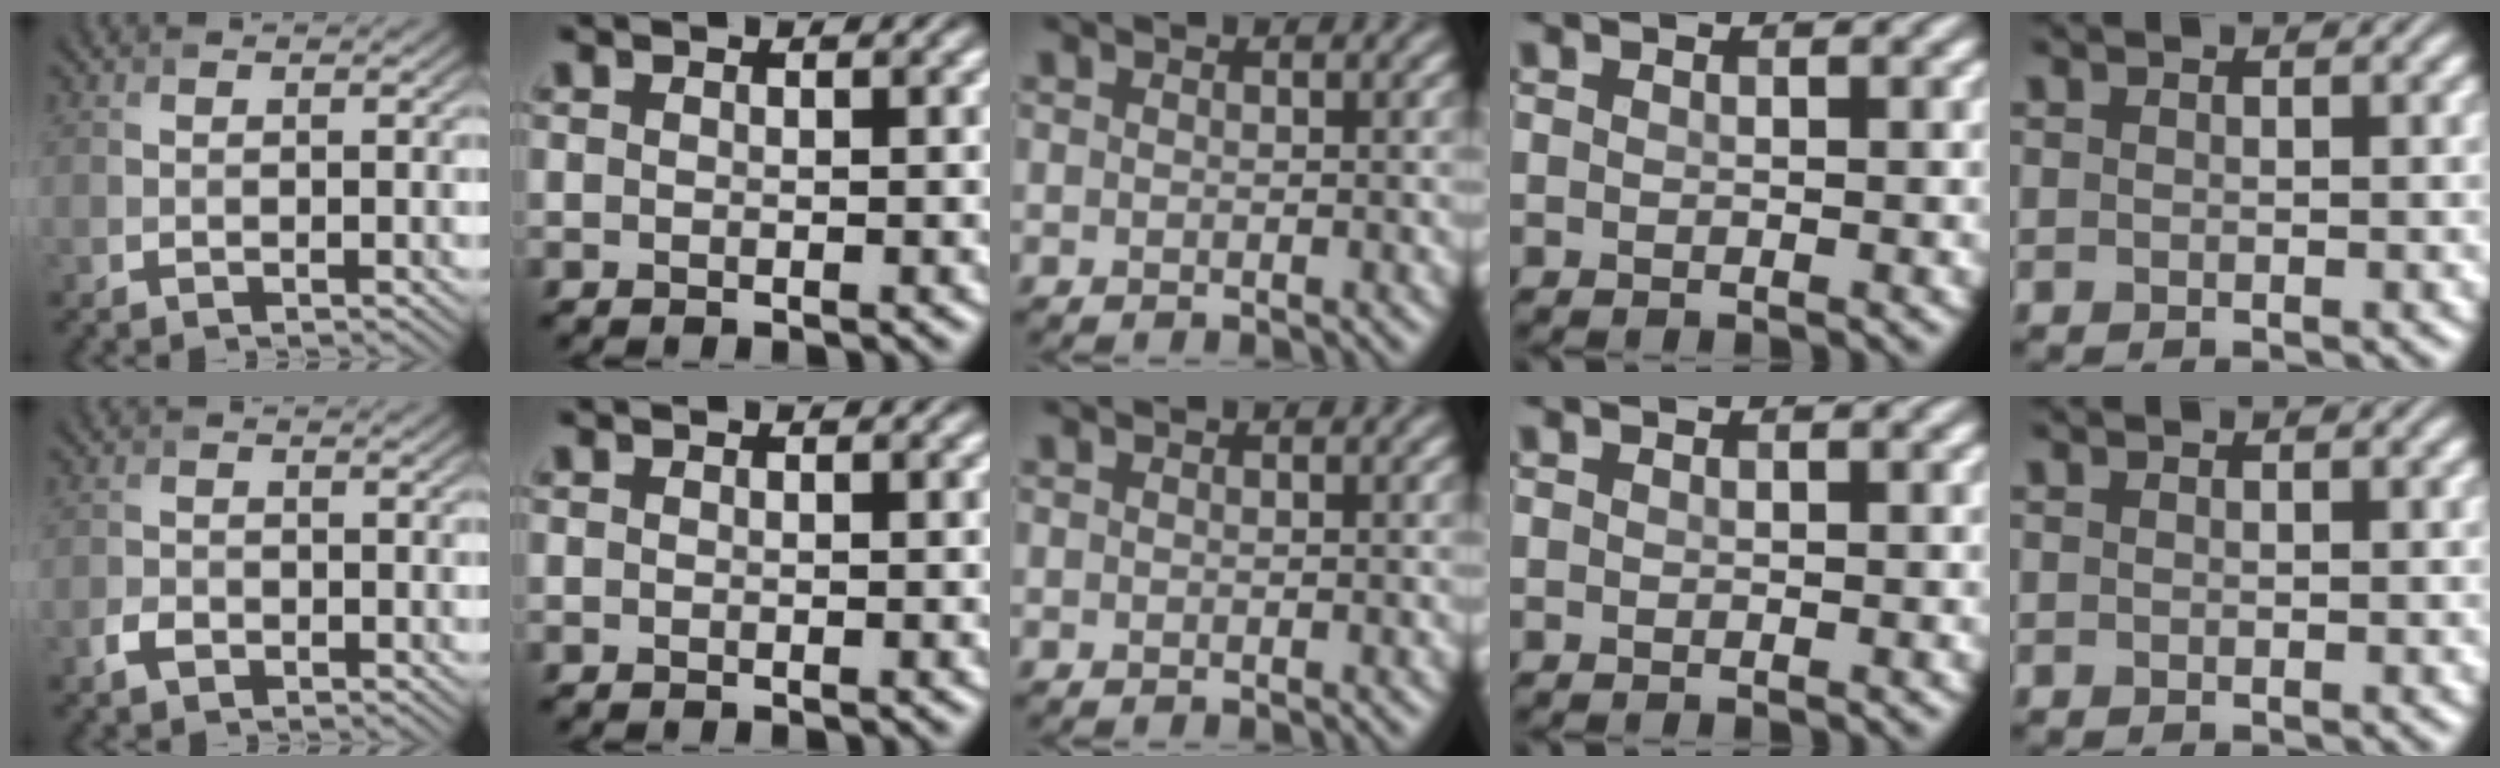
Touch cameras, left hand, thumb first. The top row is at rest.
{"thumb": {"total": 1.9, "force": [-1.1, 1.2, 0.9], "torque": [-0.020, -0.001, -0.025]}}